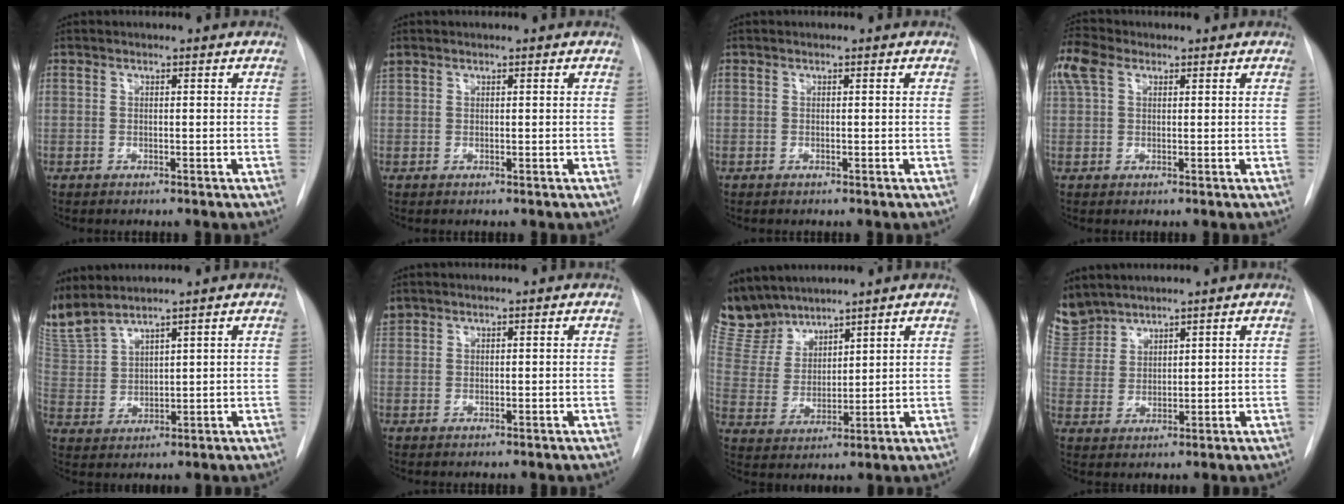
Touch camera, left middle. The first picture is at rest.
{"total": 1.0, "force": [0.8, 0.6, 0.0], "torque": [-0.008, 0.019, 0.020]}
{"total": 0.0}
{"total": 5.6, "force": [2.8, 3.3, 3.5], "torque": [-0.101, 0.032, 0.057]}
{"total": 7.5, "force": [7.2, 0.0, 2.0], "torque": [-0.066, 0.005, 0.164]}
{"total": 1.6, "force": [1.3, 0.8, -0.1], "torque": [-0.003, 0.015, 0.029]}
{"total": 9.3, "force": [8.8, 2.6, 1.3], "torque": [-0.041, 0.005, 0.194]}
{"total": 7.2, "force": [6.8, 2.3, 0.2], "torque": [-0.012, 0.005, 0.151]}